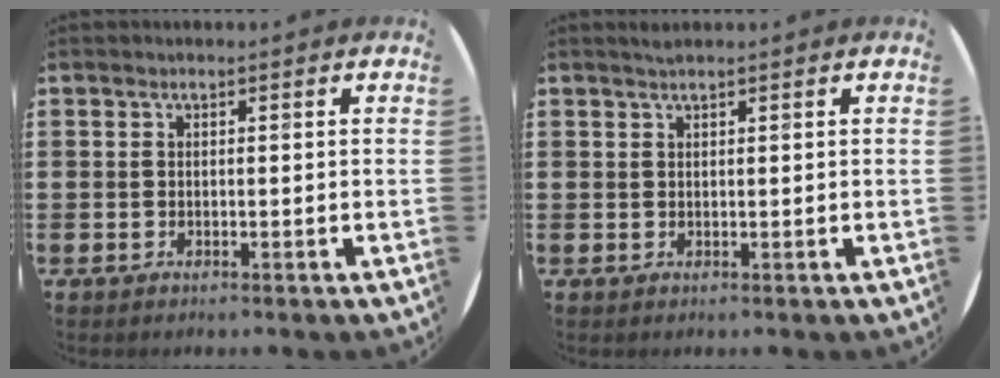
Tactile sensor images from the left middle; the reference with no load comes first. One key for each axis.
{"total": 0.7, "fx": 0.6, "fy": -0.1, "fz": 0.3, "tx": -0.005, "ty": -0.001, "tz": 0.012}